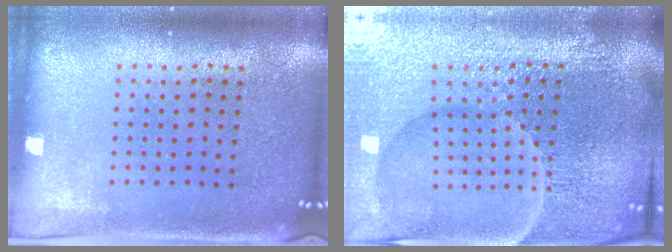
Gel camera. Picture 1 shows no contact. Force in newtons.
{"total": 7.1, "press": 6.2, "slide": 3.4}